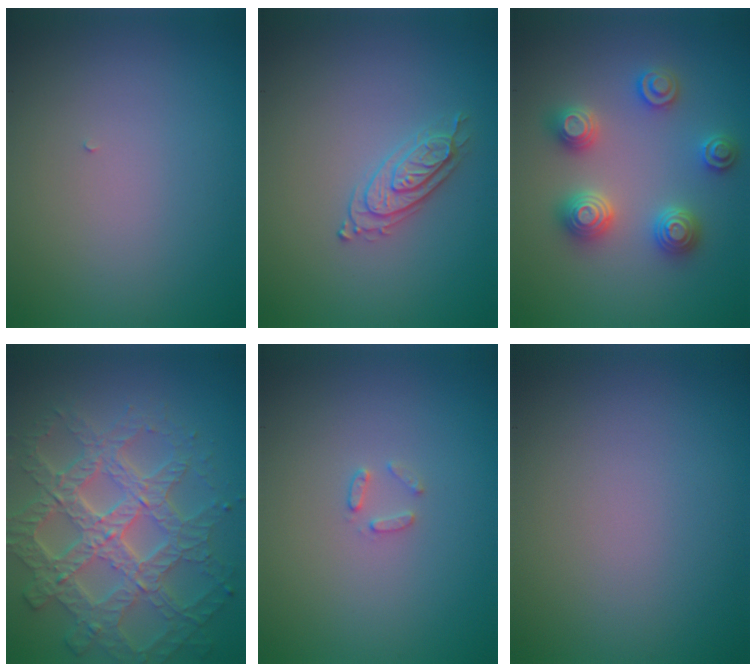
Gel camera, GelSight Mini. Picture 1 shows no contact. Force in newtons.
{"total": 2.2, "press": 2.2, "slide": 0.3}
{"total": 4.4, "press": 4.4, "slide": 0.6}
{"total": 6.4, "press": 5.8, "slide": 2.8}
{"total": 1.0, "press": 1.0, "slide": 0.2}
{"total": 0.0}